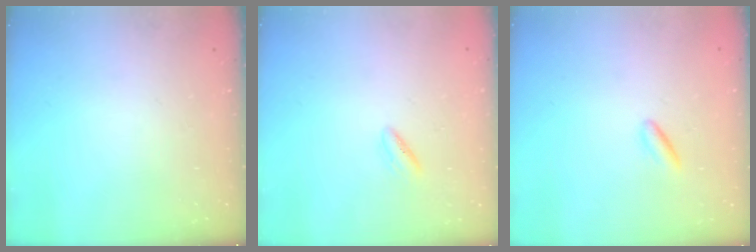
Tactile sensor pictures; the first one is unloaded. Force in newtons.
{"total": 1.6, "press": 1.4, "slide": 0.8}
{"total": 1.7, "press": 1.6, "slide": 0.7}